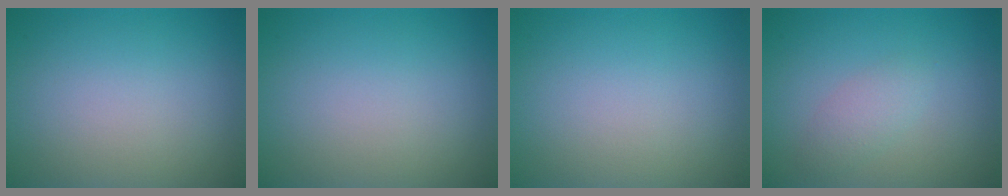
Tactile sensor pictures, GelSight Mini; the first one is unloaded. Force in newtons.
{"total": 0.0}
{"total": 0.0}
{"total": 1.7, "press": 1.7, "slide": 0.0}